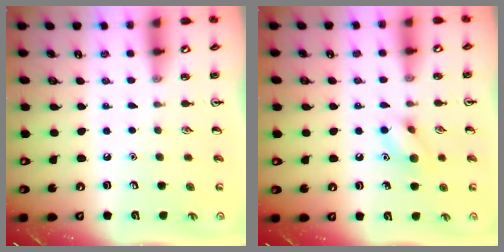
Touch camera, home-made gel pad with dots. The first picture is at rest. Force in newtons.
{"total": 8.7, "press": 8.6, "slide": 0.6}